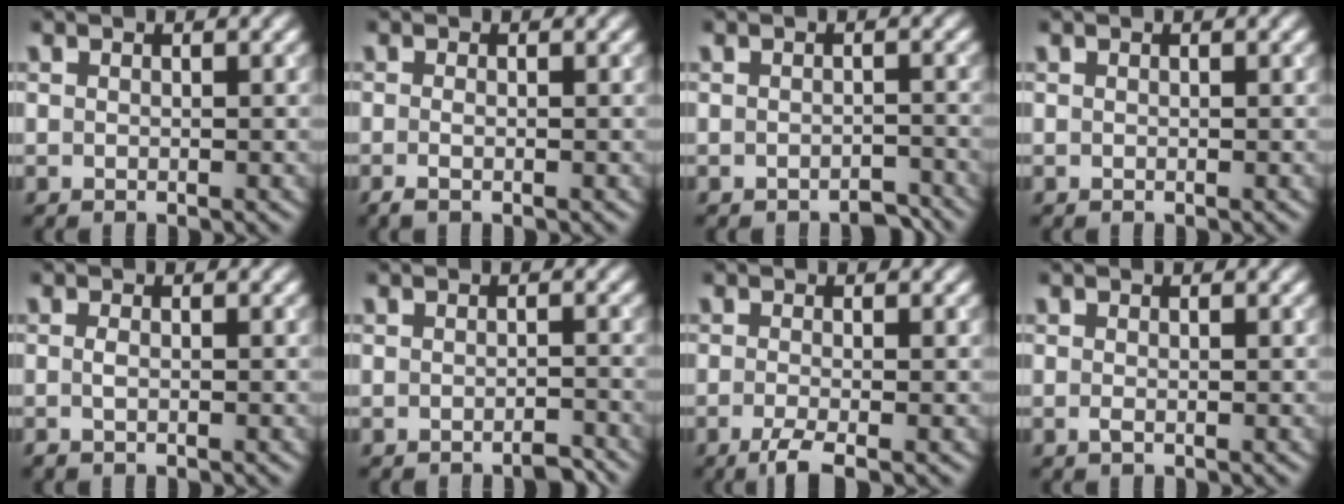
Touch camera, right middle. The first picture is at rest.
{"total": 1.1, "force": [-0.6, 0.3, 1.0], "torque": [-0.020, -0.005, -0.013]}
{"total": 1.5, "force": [-1.3, 0.4, 0.5], "torque": [-0.007, 0.003, -0.021]}
{"total": 0.0}
{"total": 0.9, "force": [-0.2, 0.3, 0.8], "torque": [-0.016, -0.001, -0.006]}
{"total": 1.4, "force": [-1.2, 0.2, 0.7], "torque": [-0.007, 0.002, -0.021]}
{"total": 2.3, "force": [-1.2, 0.5, 1.9], "torque": [-0.033, -0.006, -0.031]}
{"total": 0.6, "force": [-0.2, 0.2, 0.6], "torque": [-0.014, -0.003, -0.003]}